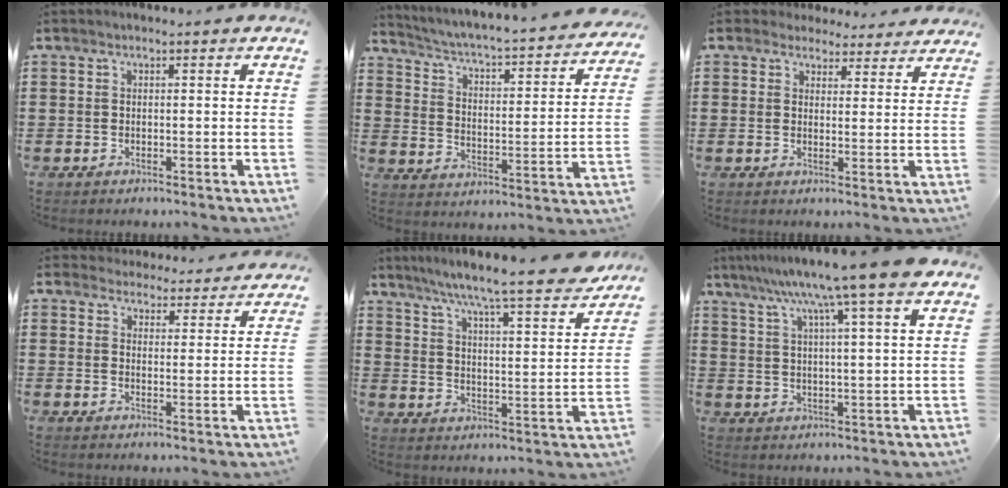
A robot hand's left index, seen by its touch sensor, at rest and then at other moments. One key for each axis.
{"total": 2.6, "fx": 2.2, "fy": -0.1, "fz": 1.4, "tx": -0.043, "ty": -0.032, "tz": 0.024}
{"total": 3.5, "fx": 3.2, "fy": 1.2, "fz": 0.4, "tx": -0.013, "ty": -0.007, "tz": 0.060}
{"total": 4.1, "fx": 4.1, "fy": 0.5, "fz": 0.2, "tx": -0.021, "ty": -0.019, "tz": 0.074}
{"total": 7.0, "fx": 6.2, "fy": -0.8, "fz": 3.2, "tx": -0.080, "ty": -0.052, "tz": 0.096}
{"total": 10.6, "fx": 7.8, "fy": -1.0, "fz": 7.1, "tx": -0.144, "ty": -0.031, "tz": 0.122}